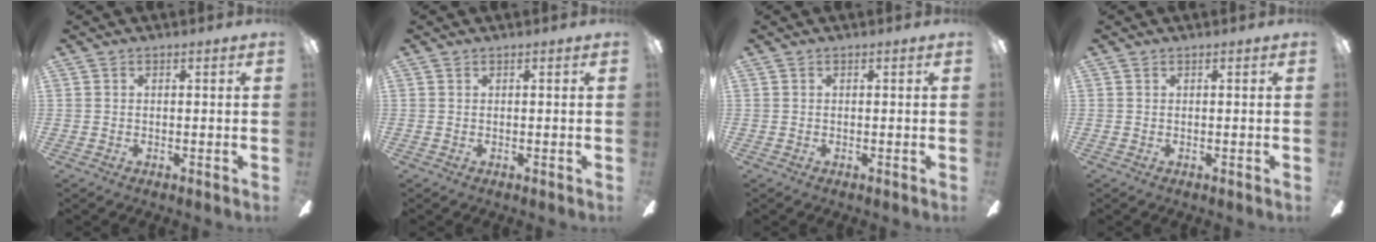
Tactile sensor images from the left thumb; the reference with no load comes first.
{"total": 0.0}
{"total": 0.0}
{"total": 0.0}